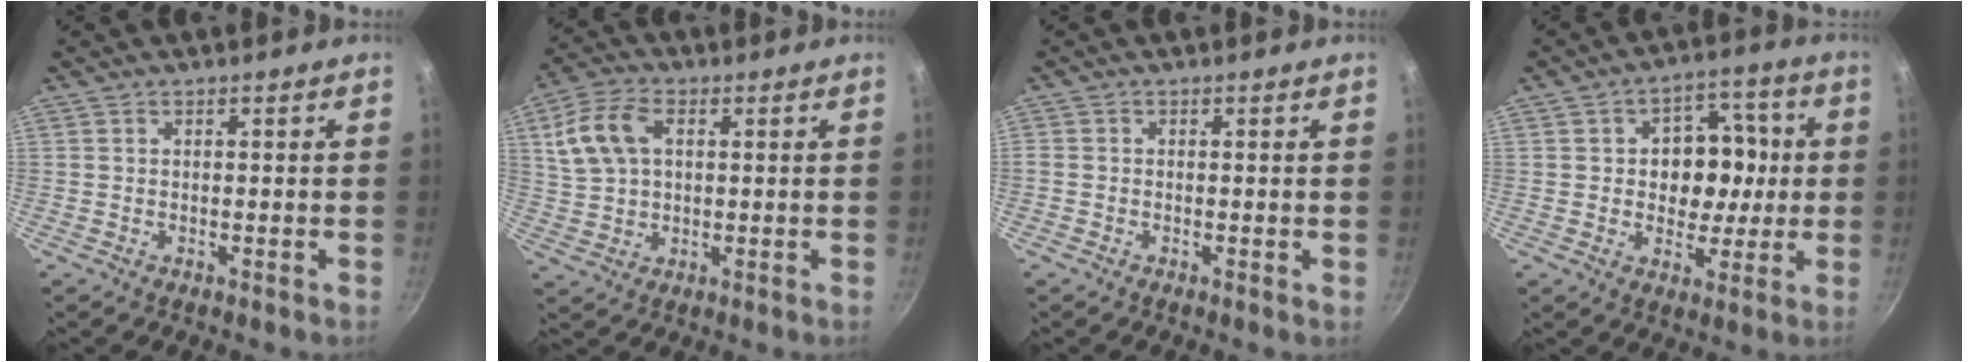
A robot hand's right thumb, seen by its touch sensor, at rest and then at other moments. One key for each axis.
{"total": 10.6, "fx": 2.8, "fy": 6.9, "fz": 7.5, "tx": -0.144, "ty": 0.015, "tz": 0.052}
{"total": 0.8, "fx": -0.2, "fy": 0.5, "fz": 0.5, "tx": -0.010, "ty": 0.002, "tz": -0.008}
{"total": 11.7, "fx": 0.5, "fy": 9.1, "fz": 7.3, "tx": -0.056, "ty": 0.013, "tz": 0.005}